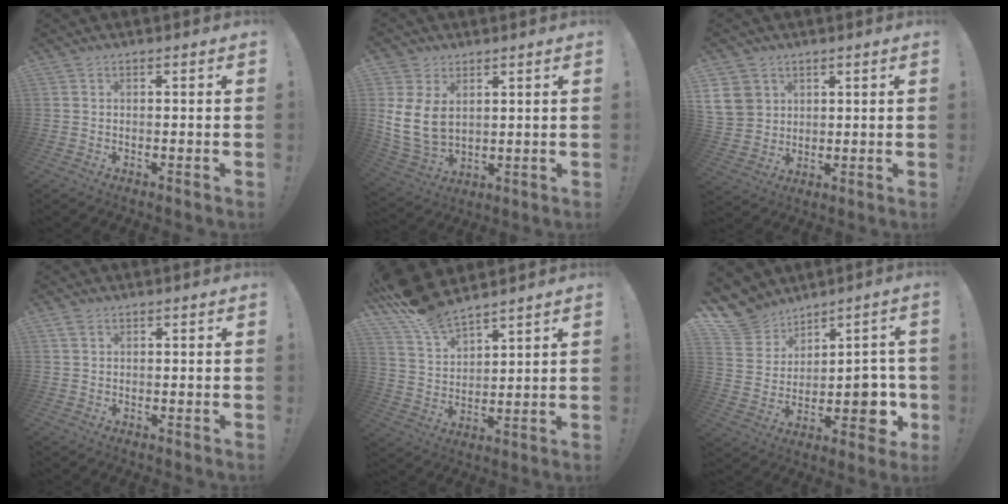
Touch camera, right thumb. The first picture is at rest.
{"total": 12.1, "force": [3.1, 9.0, 7.6], "torque": [-0.152, -0.020, 0.066]}
{"total": 9.2, "force": [4.0, 7.6, 3.2], "torque": [-0.053, -0.018, 0.083]}
{"total": 2.2, "force": [1.4, 1.2, 1.1], "torque": [-0.017, -0.001, 0.026]}
{"total": 11.1, "force": [10.2, 3.4, 2.8], "torque": [-0.066, -0.082, 0.189]}
{"total": 12.0, "force": [5.4, 9.5, 4.9], "torque": [-0.076, -0.039, 0.124]}